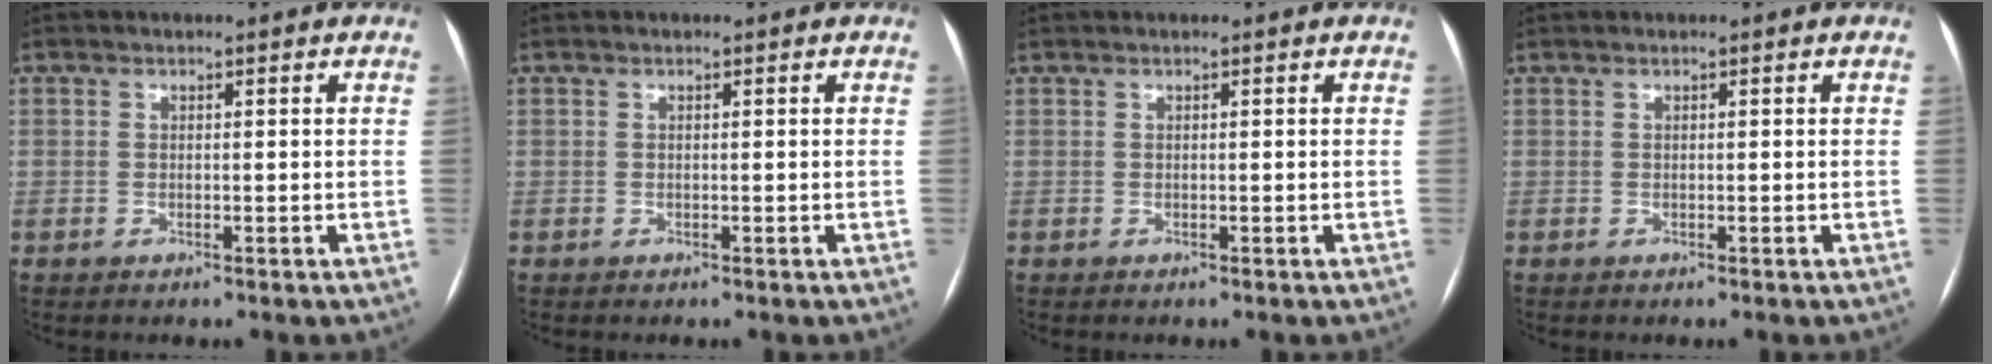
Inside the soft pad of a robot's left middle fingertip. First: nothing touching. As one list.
[{"total": 0.0}, {"total": 0.0}, {"total": 0.0}]